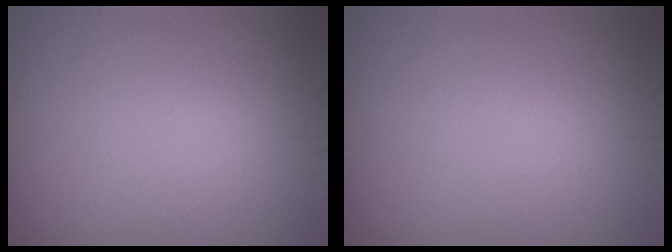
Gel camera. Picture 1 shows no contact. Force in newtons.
{"total": 0.0}